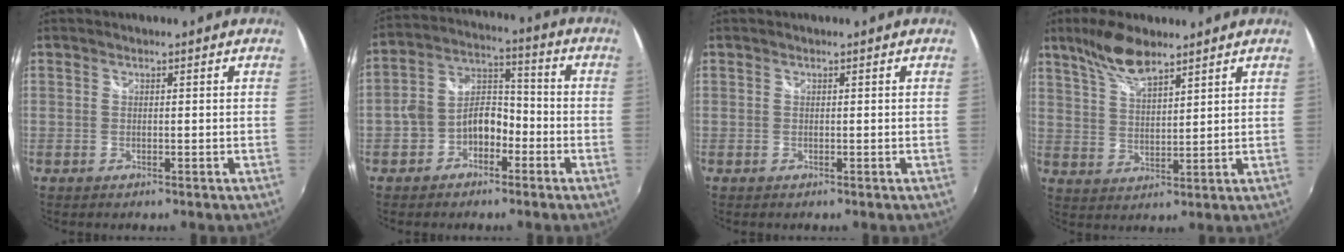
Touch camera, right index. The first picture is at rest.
{"total": 8.5, "force": [-3.8, 5.9, 4.9], "torque": [-0.096, 0.031, -0.060]}
{"total": 0.0}
{"total": 8.4, "force": [6.2, 2.4, 5.1], "torque": [-0.097, 0.010, 0.122]}